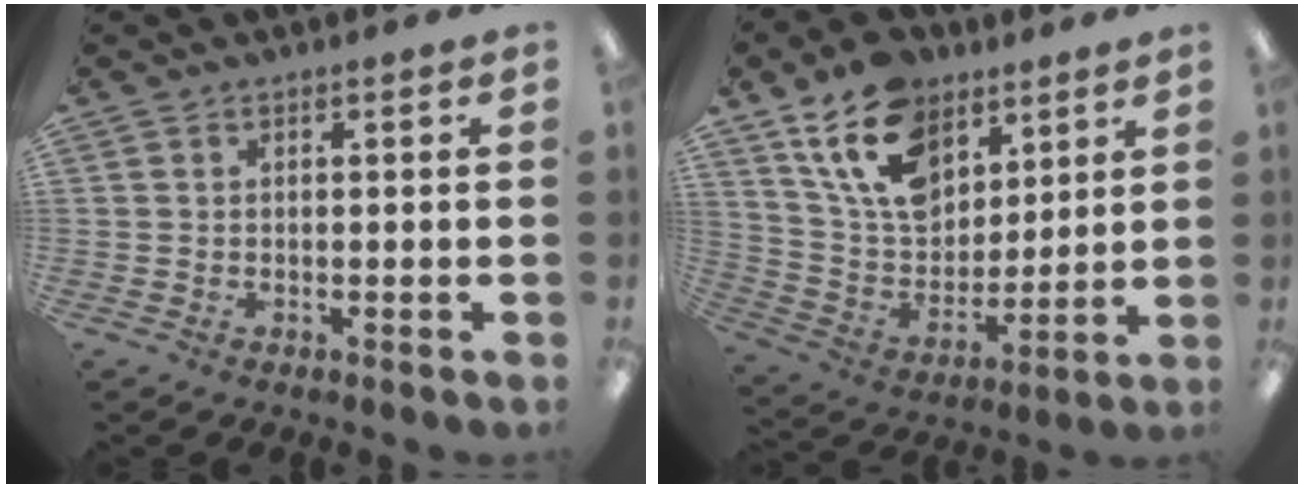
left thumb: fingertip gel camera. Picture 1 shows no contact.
{"total": 18.1, "force": [11.0, 11.2, 8.9], "torque": [-0.161, -0.046, 0.205]}